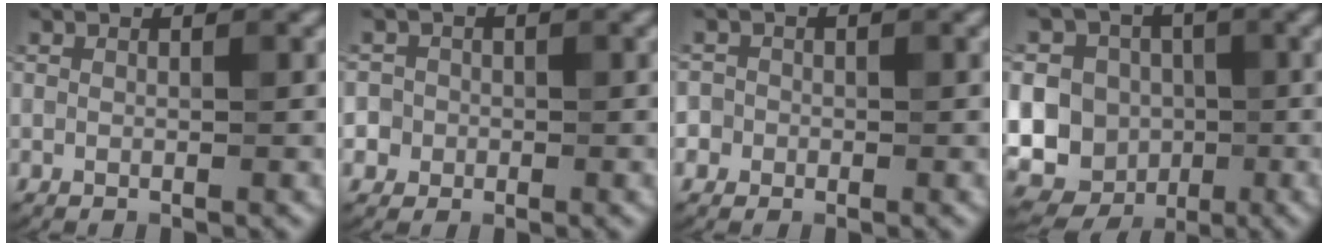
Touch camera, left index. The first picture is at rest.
{"total": 4.9, "force": [-1.2, 4.7, 0.9], "torque": [-0.007, 0.020, -0.053]}
{"total": 3.2, "force": [-1.0, 3.0, 0.5], "torque": [0.017, 0.019, -0.053]}
{"total": 17.1, "force": [-1.0, 16.0, 5.8], "torque": [-0.156, 0.017, -0.042]}